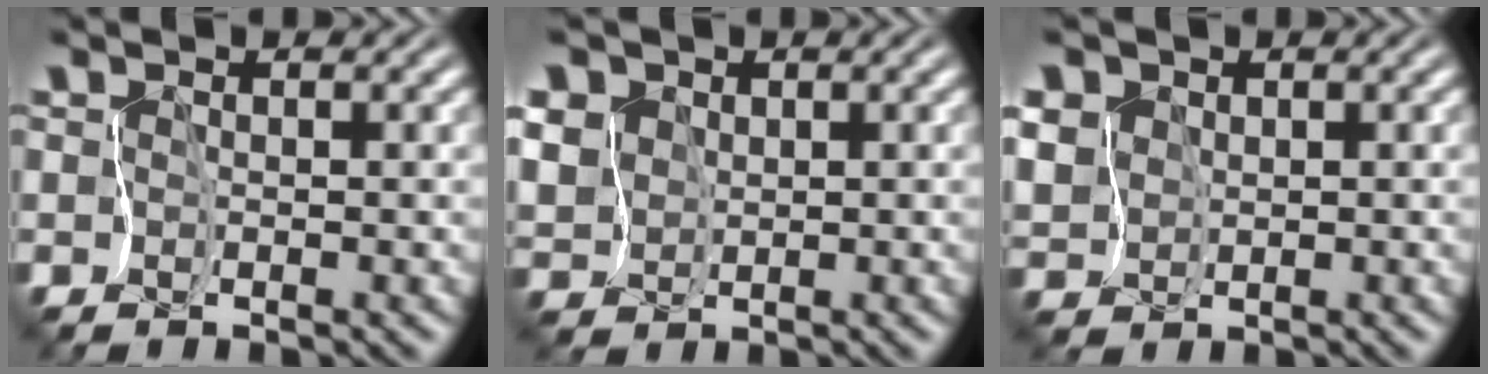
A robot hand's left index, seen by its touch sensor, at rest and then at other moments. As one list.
[{"total": 7.5, "force": [4.2, 5.6, 2.5], "torque": [-0.089, 0.016, 0.069]}, {"total": 6.7, "force": [3.7, 5.1, 2.3], "torque": [-0.079, 0.014, 0.055]}]